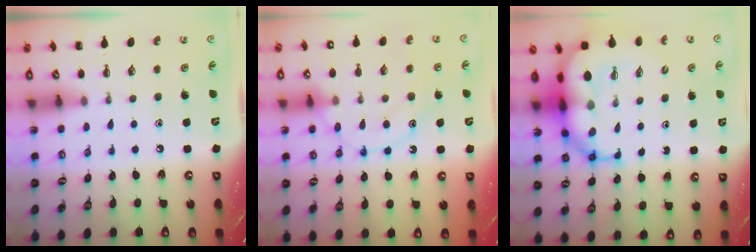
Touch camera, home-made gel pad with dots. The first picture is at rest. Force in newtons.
{"total": 13.9, "press": 13.9, "slide": 0.8}
{"total": 12.0, "press": 11.4, "slide": 3.6}